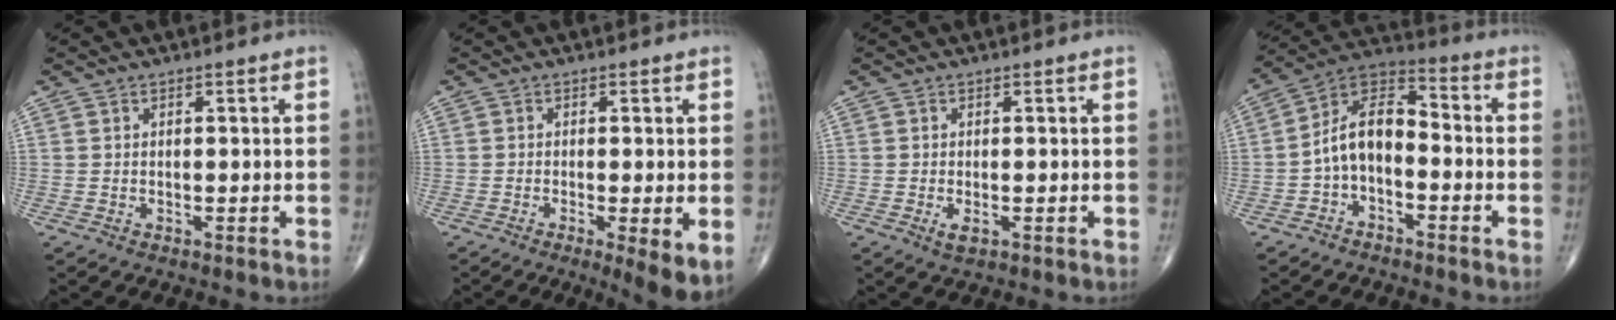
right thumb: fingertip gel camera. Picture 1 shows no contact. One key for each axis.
{"total": 6.3, "fx": -1.7, "fy": 1.2, "fz": 5.9, "tx": -0.097, "ty": -0.020, "tz": -0.028}
{"total": 1.9, "fx": -0.6, "fy": 0.8, "fz": 1.6, "tx": -0.031, "ty": -0.004, "tz": -0.010}
{"total": 10.0, "fx": -2.4, "fy": 5.8, "fz": 7.8, "tx": -0.127, "ty": 0.054, "tz": -0.059}